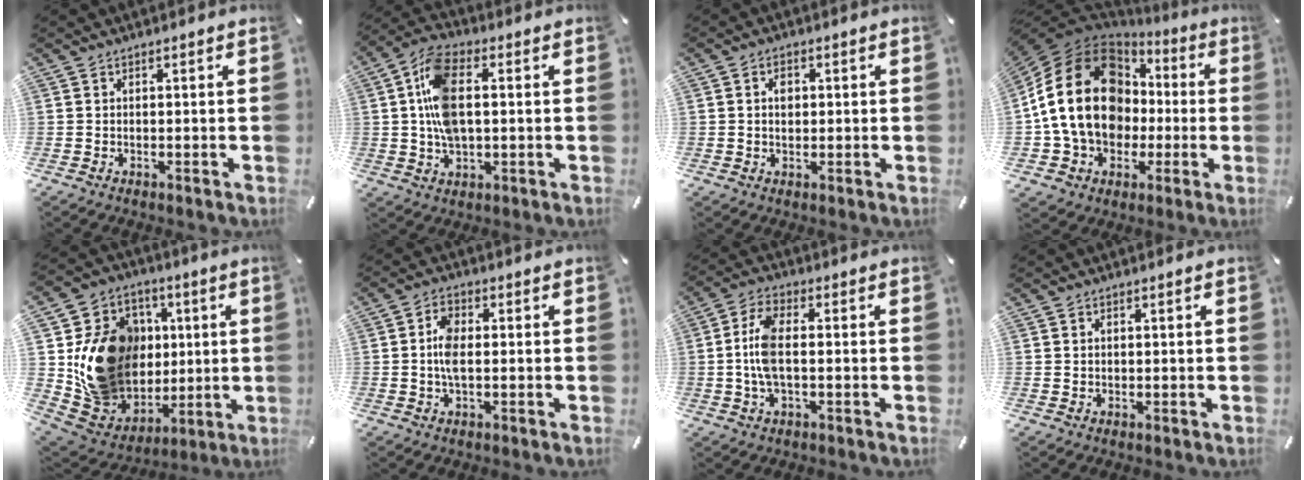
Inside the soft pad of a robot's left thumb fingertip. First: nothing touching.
{"total": 11.7, "force": [0.9, 6.6, 9.6], "torque": [-0.209, 0.007, 0.017]}
{"total": 2.7, "force": [0.5, 2.1, 1.8], "torque": [-0.021, 0.002, 0.003]}
{"total": 21.9, "force": [1.0, 17.5, 13.2], "torque": [-0.276, 0.001, 0.020]}
{"total": 19.6, "force": [2.4, 17.9, 7.6], "torque": [-0.110, -0.013, 0.080]}
{"total": 5.3, "force": [-0.2, 2.6, 4.6], "torque": [-0.097, 0.002, -0.007]}
{"total": 8.9, "force": [-0.3, 4.0, 7.9], "torque": [-0.169, -0.003, -0.007]}
{"total": 0.5, "force": [0.3, 0.5, 0.0], "torque": [0.000, 0.003, 0.005]}